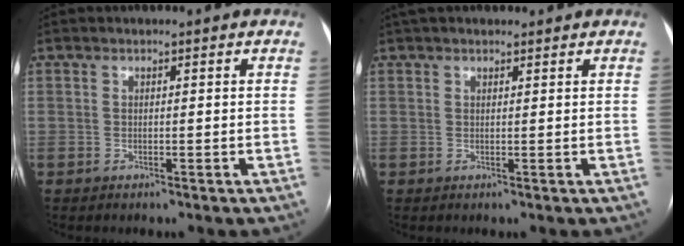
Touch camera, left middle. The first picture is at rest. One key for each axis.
{"total": 5.2, "fx": 4.5, "fy": 1.6, "fz": 2.2, "tx": -0.030, "ty": 0.041, "tz": 0.070}